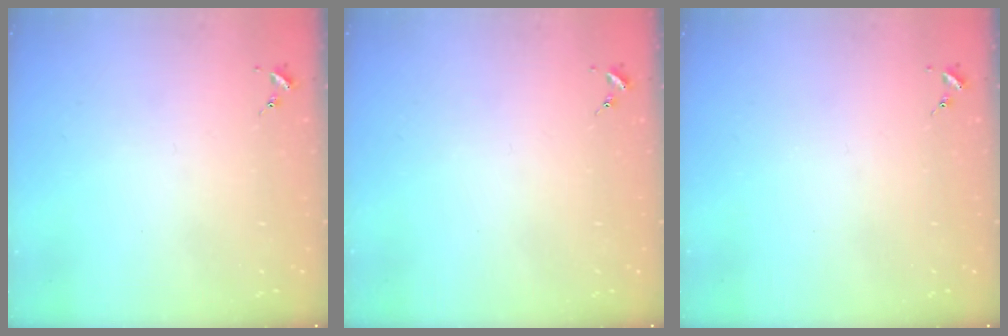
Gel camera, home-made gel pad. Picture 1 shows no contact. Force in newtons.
{"total": 0.0}
{"total": 0.0}